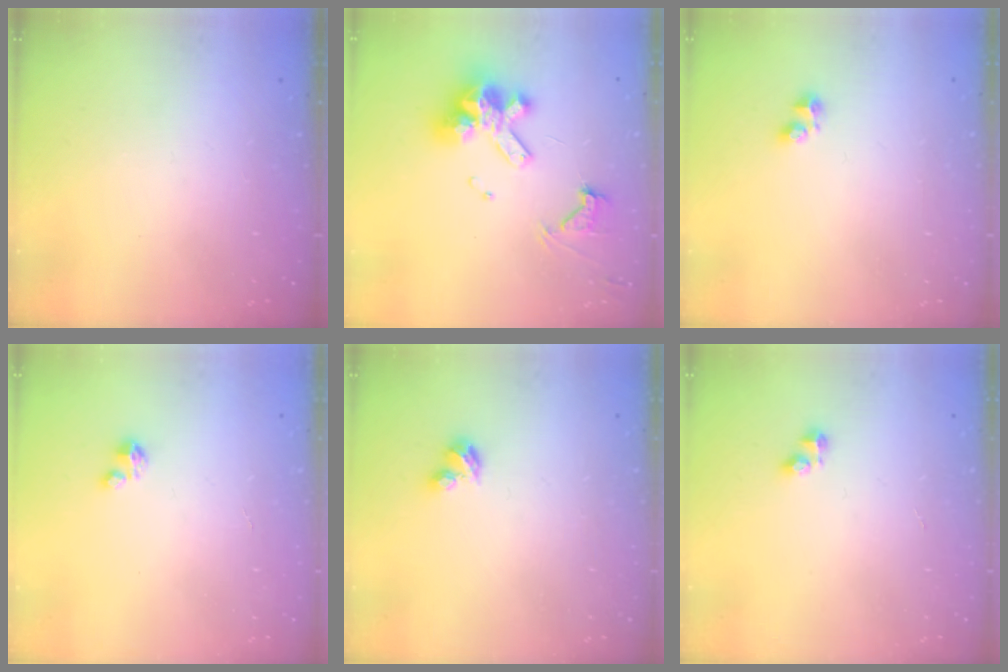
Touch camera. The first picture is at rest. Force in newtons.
{"total": 16.0, "press": 15.9, "slide": 1.9}
{"total": 2.2, "press": 2.2, "slide": 0.5}
{"total": 2.0, "press": 2.0, "slide": 0.1}
{"total": 3.1, "press": 3.1, "slide": 0.5}
{"total": 2.5, "press": 2.5, "slide": 0.3}